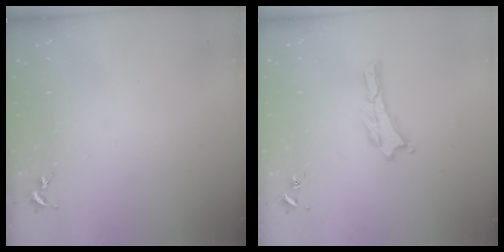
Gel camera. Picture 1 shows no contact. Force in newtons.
{"total": 0.0}